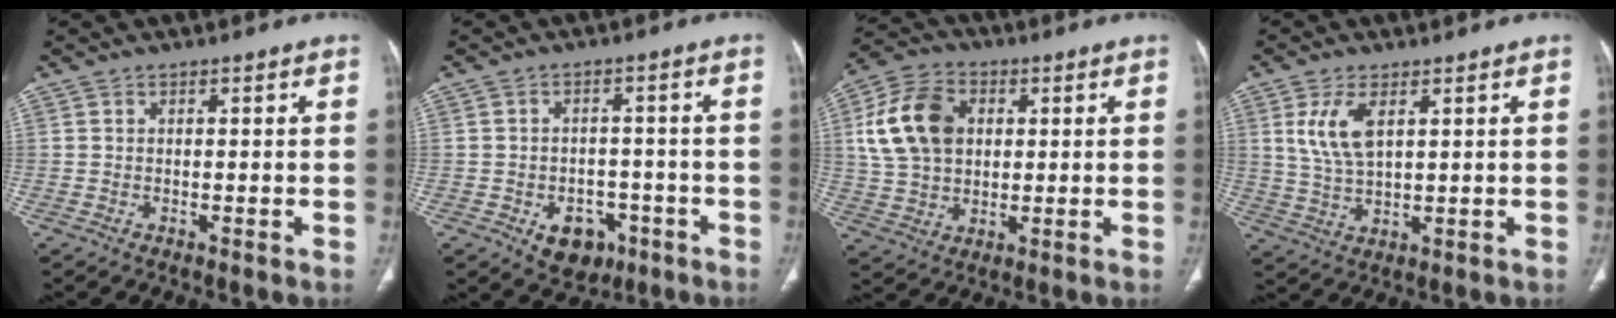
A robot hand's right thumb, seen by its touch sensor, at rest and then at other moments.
{"total": 7.5, "force": [-3.4, 5.5, 3.8], "torque": [-0.026, 0.025, -0.040]}
{"total": 14.3, "force": [3.0, 10.2, 9.6], "torque": [-0.167, 0.011, 0.053]}
{"total": 7.5, "force": [2.7, 3.5, 6.0], "torque": [-0.126, -0.010, 0.063]}